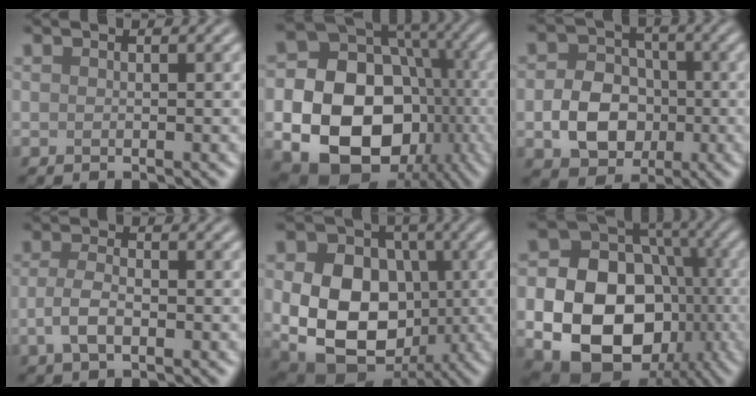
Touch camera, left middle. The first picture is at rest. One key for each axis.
{"total": 18.7, "fx": -4.4, "fy": 15.3, "fz": 9.7, "tx": -0.165, "ty": -0.028, "tz": -0.086}
{"total": 5.8, "fx": -1.3, "fy": 4.6, "fz": 3.3, "tx": -0.056, "ty": -0.001, "tz": -0.023}
{"total": 3.0, "fx": -0.7, "fy": 1.6, "fz": 2.4, "tx": -0.049, "ty": 0.000, "tz": -0.016}
{"total": 13.4, "fx": -0.8, "fy": 10.3, "fz": 8.6, "tx": -0.135, "ty": -0.008, "tz": -0.017}
{"total": 16.6, "fx": -3.6, "fy": 13.2, "fz": 9.3, "tx": -0.149, "ty": -0.038, "tz": -0.073}